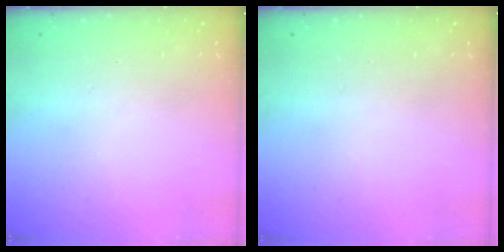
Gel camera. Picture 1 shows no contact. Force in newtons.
{"total": 0.0}